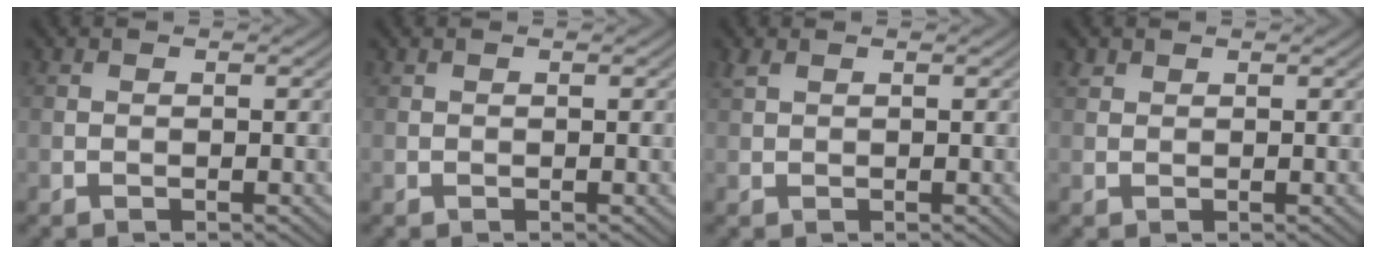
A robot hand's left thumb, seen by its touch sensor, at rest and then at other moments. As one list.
[{"total": 0.0}, {"total": 1.3, "force": [1.0, 0.5, 0.7], "torque": [-0.023, 0.006, 0.024]}, {"total": 0.9, "force": [0.8, 0.5, 0.2], "torque": [-0.005, 0.001, 0.018]}]